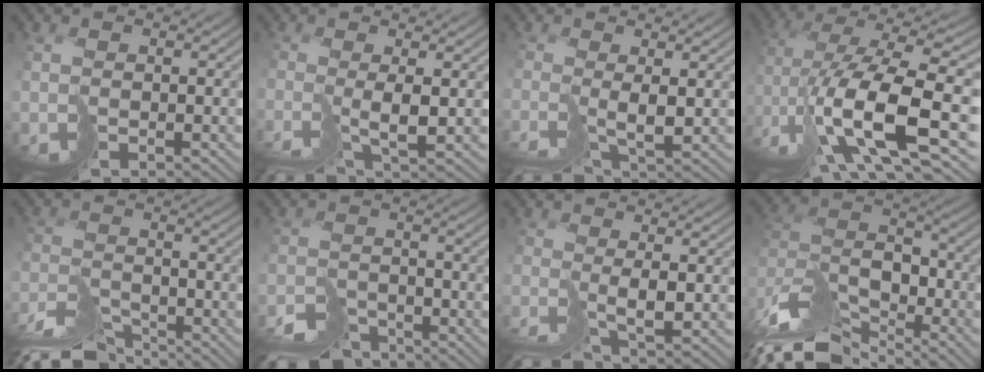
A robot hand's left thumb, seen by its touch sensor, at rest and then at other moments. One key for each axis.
{"total": 2.8, "fx": -1.6, "fy": -0.9, "fz": 2.2, "tx": -0.030, "ty": -0.002, "tz": -0.035}
{"total": 2.5, "fx": -1.5, "fy": -0.6, "fz": 1.9, "tx": -0.024, "ty": -0.004, "tz": -0.031}
{"total": 13.8, "fx": -4.3, "fy": 4.7, "fz": 12.2, "tx": -0.251, "ty": 0.001, "tz": -0.077}
{"total": 7.9, "fx": -7.5, "fy": 1.0, "fz": 2.0, "tx": -0.034, "ty": -0.005, "tz": -0.140}
{"total": 7.8, "fx": -7.4, "fy": 2.1, "fz": 1.4, "tx": -0.009, "ty": -0.014, "tz": -0.112}
{"total": 2.9, "fx": -2.0, "fy": -0.7, "fz": 2.0, "tx": -0.026, "ty": -0.004, "tz": -0.041}
{"total": 13.8, "fx": -11.3, "fy": 4.7, "fz": 6.3, "tx": -0.167, "ty": -0.002, "tz": -0.202}